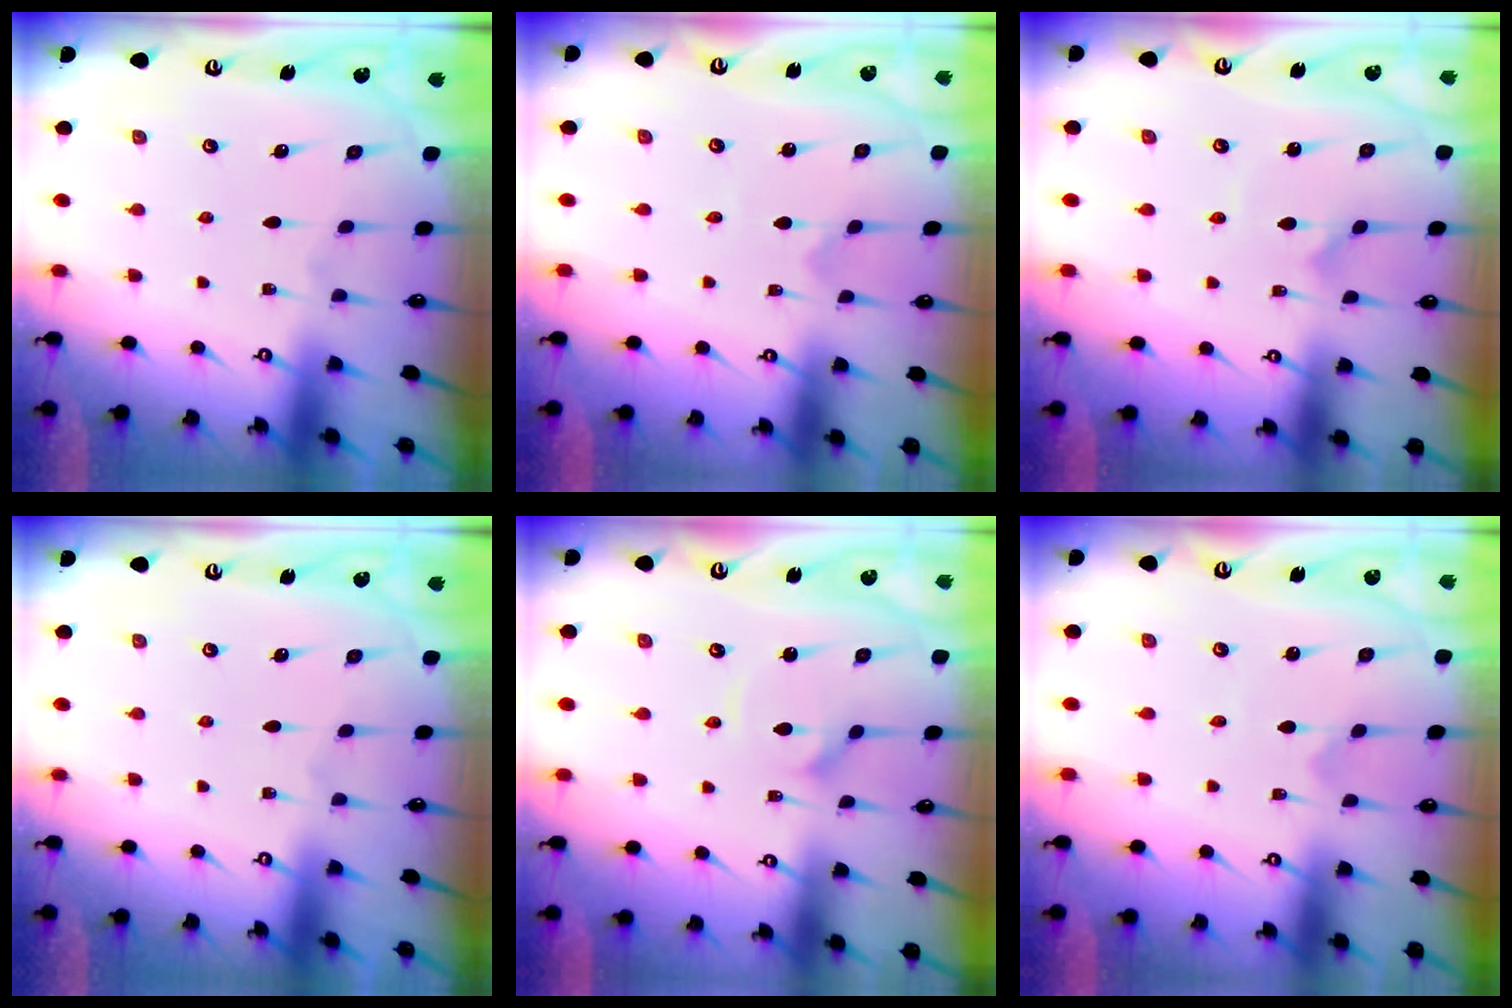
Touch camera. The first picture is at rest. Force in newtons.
{"total": 0.0}
{"total": 1.4, "press": 1.4, "slide": 0.1}
{"total": 0.0}
{"total": 2.2, "press": 2.2, "slide": 0.3}
{"total": 0.0}